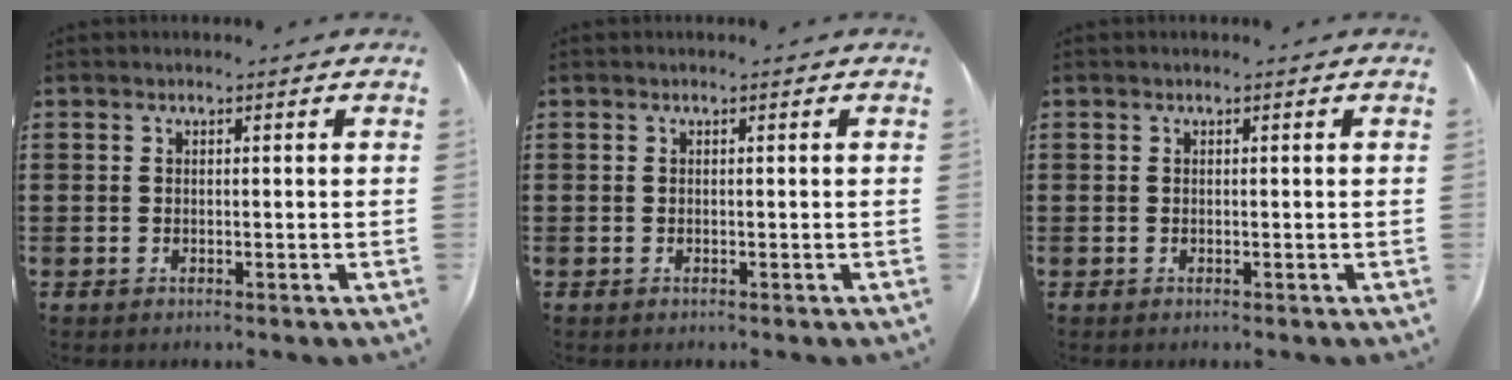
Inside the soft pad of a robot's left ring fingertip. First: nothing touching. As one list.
[{"total": 0.0}, {"total": 0.0}]